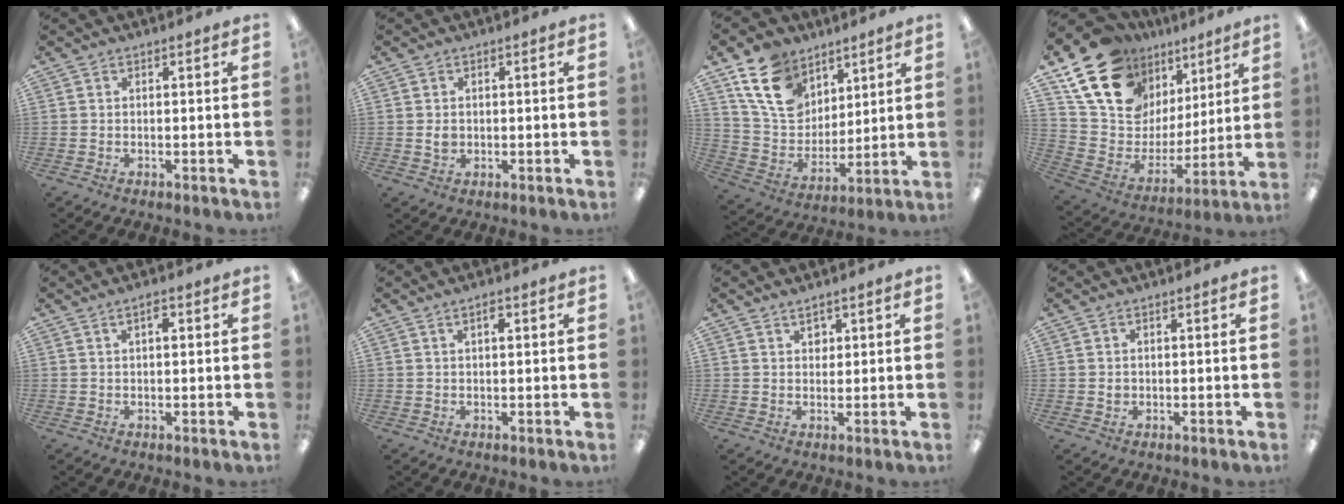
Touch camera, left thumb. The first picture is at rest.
{"total": 2.3, "force": [0.1, 1.7, 1.5], "torque": [-0.021, 0.001, -0.001]}
{"total": 16.5, "force": [9.5, 11.5, 6.9], "torque": [-0.135, -0.041, 0.188]}
{"total": 19.9, "force": [13.1, 12.6, 8.0], "torque": [-0.168, -0.077, 0.255]}
{"total": 2.3, "force": [1.1, 1.0, 1.8], "torque": [-0.021, -0.001, 0.014]}
{"total": 2.0, "force": [1.1, 0.7, 1.5], "torque": [-0.023, 0.000, 0.016]}
{"total": 2.6, "force": [1.7, 1.7, 1.0], "torque": [-0.006, -0.004, 0.029]}
{"total": 1.1, "force": [0.1, 1.0, 0.5], "torque": [-0.009, 0.006, 0.001]}